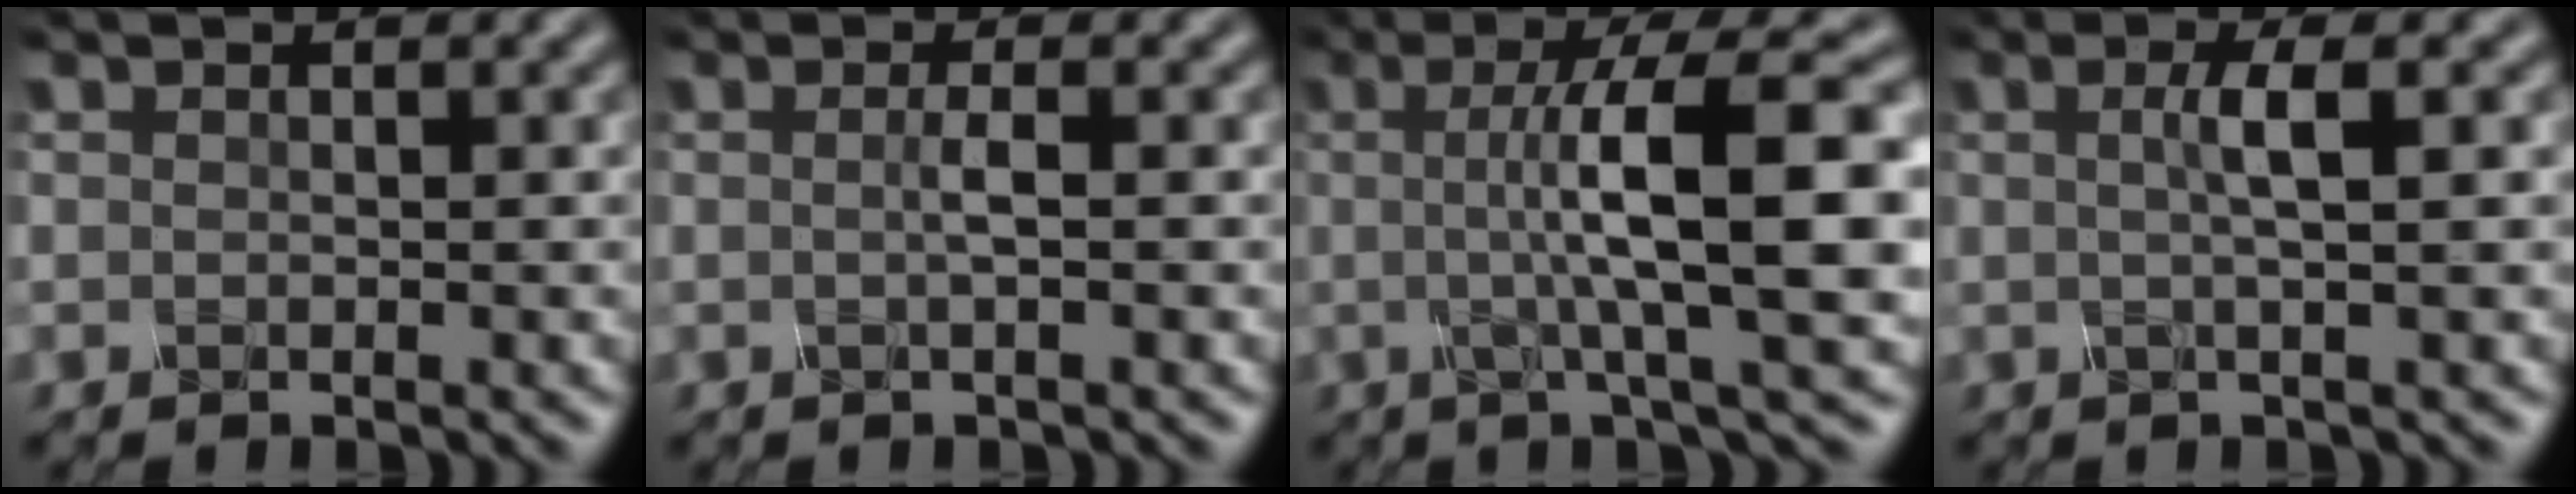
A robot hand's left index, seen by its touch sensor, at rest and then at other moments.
{"total": 1.3, "force": [-0.1, 0.2, 1.3], "torque": [-0.023, -0.001, -0.005]}
{"total": 10.9, "force": [0.6, 2.2, 10.7], "torque": [-0.133, 0.009, 0.008]}
{"total": 2.7, "force": [0.2, 0.5, 2.6], "torque": [-0.042, 0.004, -0.002]}